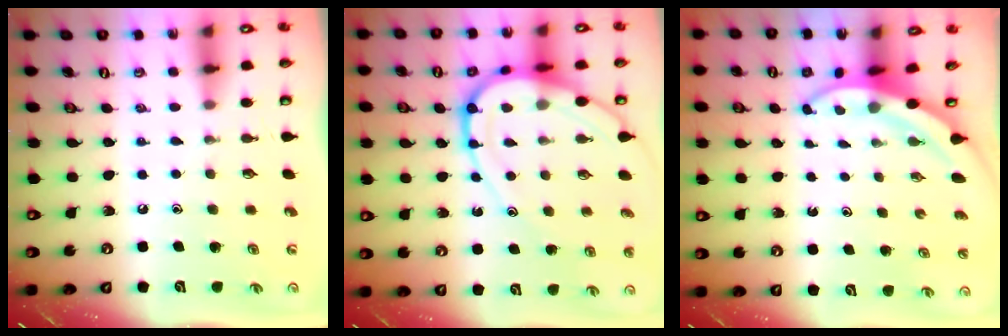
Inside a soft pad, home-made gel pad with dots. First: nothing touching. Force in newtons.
{"total": 14.8, "press": 14.8, "slide": 1.5}
{"total": 4.8, "press": 4.7, "slide": 0.2}